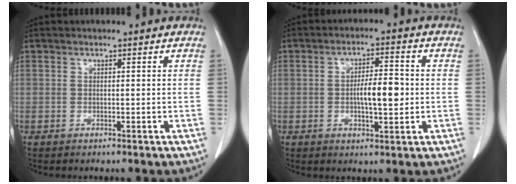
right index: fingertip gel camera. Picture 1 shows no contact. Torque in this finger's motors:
{"motor_torque": [0.82, -0.14, 0.21, 0.10]}